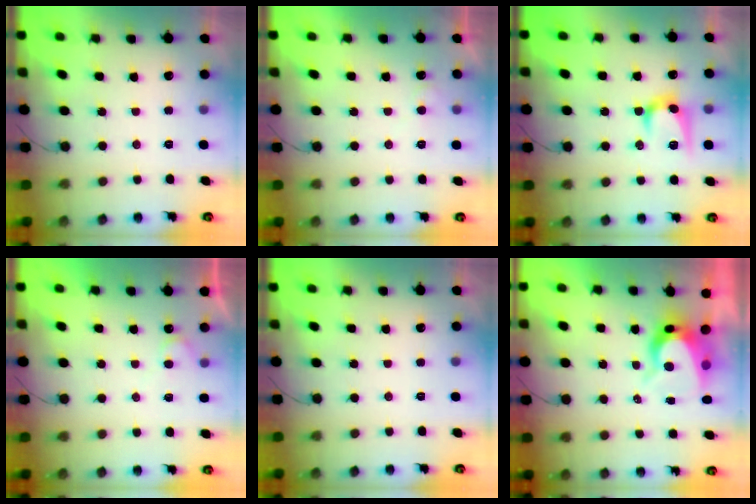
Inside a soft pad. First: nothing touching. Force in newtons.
{"total": 5.0, "press": 4.9, "slide": 0.6}
{"total": 10.7, "press": 10.7, "slide": 0.6}
{"total": 5.6, "press": 5.6, "slide": 0.5}
{"total": 0.0}
{"total": 8.6, "press": 8.5, "slide": 1.0}